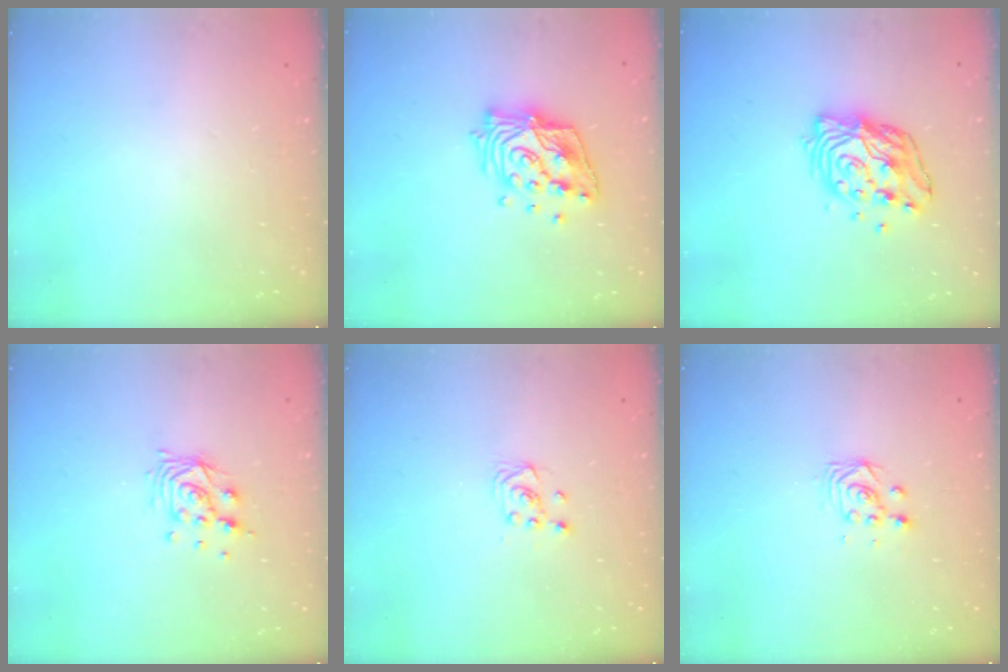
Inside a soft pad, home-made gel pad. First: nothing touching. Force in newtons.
{"total": 15.5, "press": 15.5, "slide": 1.2}
{"total": 14.0, "press": 13.9, "slide": 1.7}
{"total": 9.5, "press": 9.4, "slide": 0.8}
{"total": 2.6, "press": 2.4, "slide": 1.0}
{"total": 2.8, "press": 2.8, "slide": 0.3}